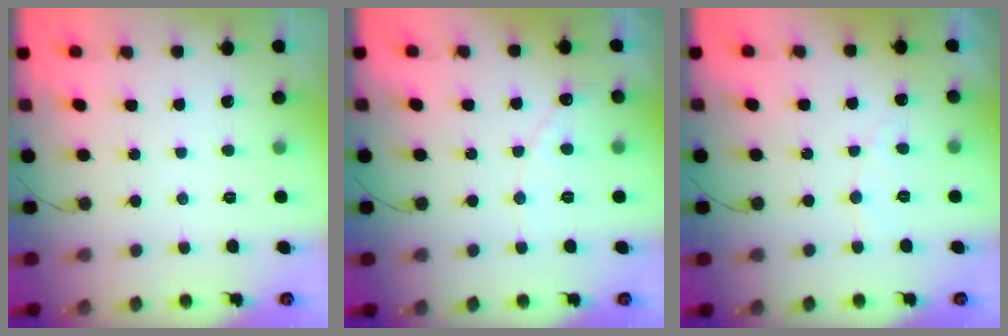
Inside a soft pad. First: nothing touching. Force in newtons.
{"total": 3.8, "press": 3.8, "slide": 0.2}
{"total": 3.8, "press": 3.8, "slide": 0.2}